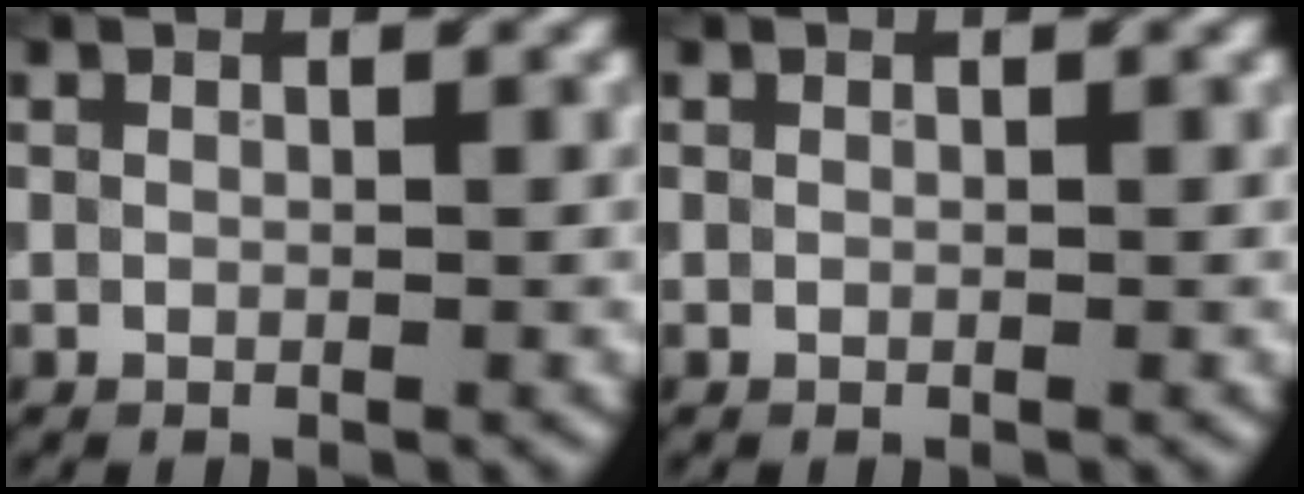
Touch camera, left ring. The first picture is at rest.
{"total": 0.0}